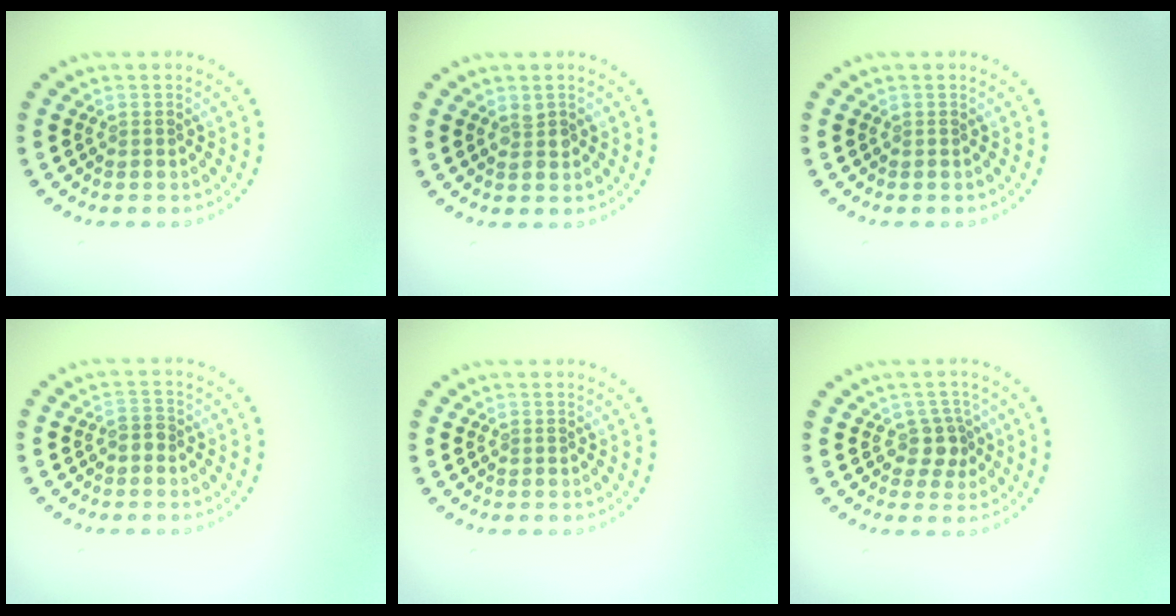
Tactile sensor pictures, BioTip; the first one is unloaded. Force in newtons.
{"total": 1.1, "press": 1.0, "slide": 0.2}
{"total": 0.0}
{"total": 1.2, "press": 1.1, "slide": 0.5}
{"total": 0.0}
{"total": 2.3, "press": 1.8, "slide": 1.3}